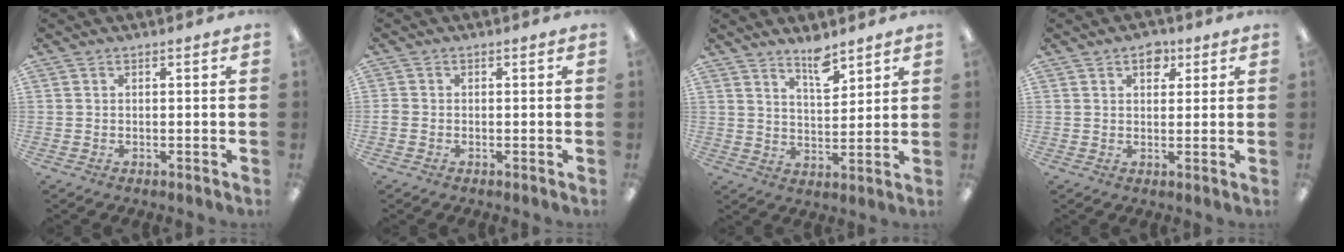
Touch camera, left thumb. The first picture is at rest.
{"total": 1.0, "force": [-0.5, 0.8, 0.3], "torque": [-0.005, 0.003, -0.010]}
{"total": 7.5, "force": [5.9, 2.7, 3.8], "torque": [-0.049, -0.040, 0.100]}
{"total": 4.9, "force": [2.7, 3.2, 2.5], "torque": [-0.007, -0.012, 0.040]}